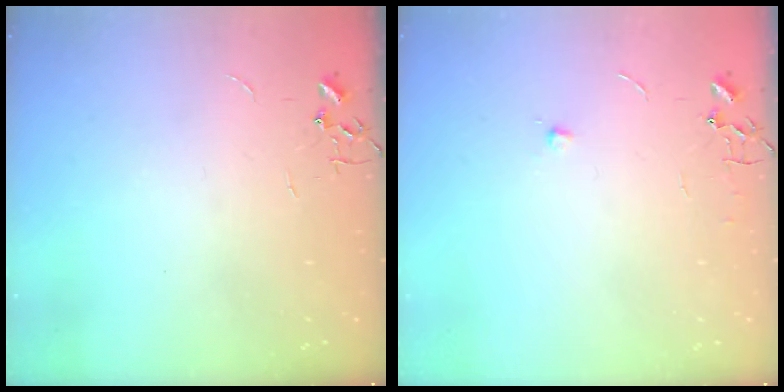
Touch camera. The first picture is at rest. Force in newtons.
{"total": 5.1, "press": 5.1, "slide": 0.6}